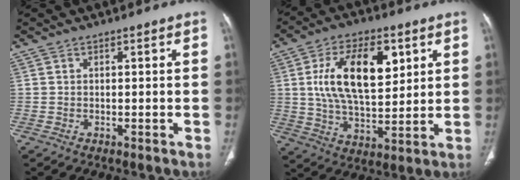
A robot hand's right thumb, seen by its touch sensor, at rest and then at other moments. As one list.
[{"total": 17.6, "force": [5.0, 9.2, 14.1], "torque": [-0.220, -0.014, 0.094]}]